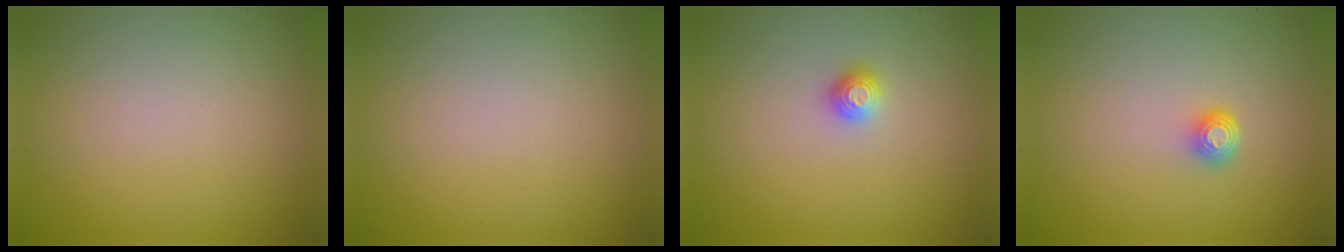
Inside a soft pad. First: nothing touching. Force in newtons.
{"total": 0.0}
{"total": 1.2, "press": 1.1, "slide": 0.3}
{"total": 1.4, "press": 1.1, "slide": 1.0}